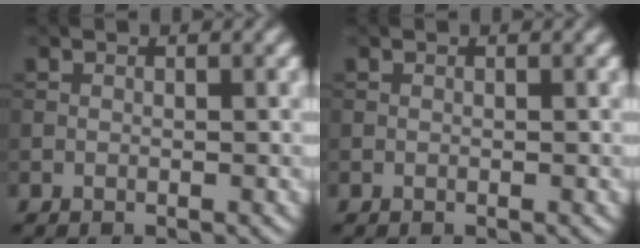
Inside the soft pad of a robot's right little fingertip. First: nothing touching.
{"total": 0.0}